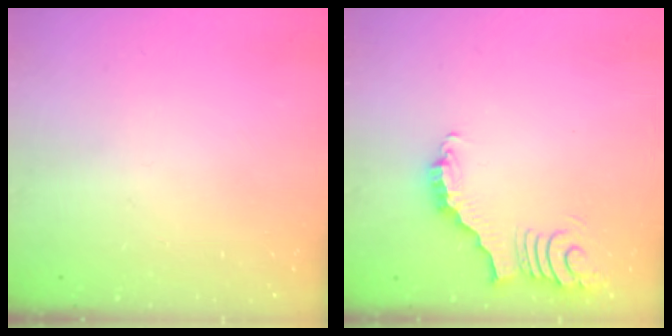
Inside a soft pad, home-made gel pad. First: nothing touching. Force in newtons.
{"total": 3.8, "press": 3.7, "slide": 0.6}